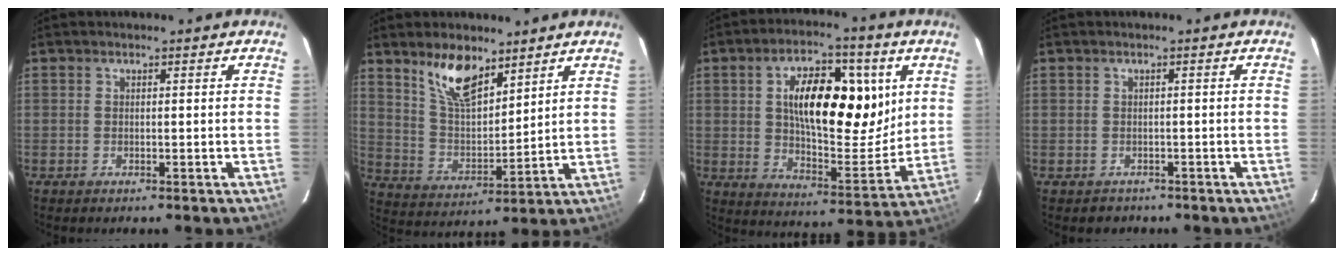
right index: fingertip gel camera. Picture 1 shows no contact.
{"total": 11.0, "force": [7.6, 4.4, 6.6], "torque": [-0.118, 0.003, 0.151]}
{"total": 19.1, "force": [5.2, 8.9, 16.1], "torque": [-0.257, 0.009, 0.085]}
{"total": 2.1, "force": [-1.2, 1.7, 0.0], "torque": [0.001, 0.009, -0.012]}